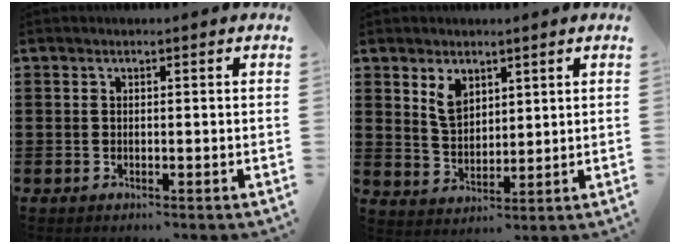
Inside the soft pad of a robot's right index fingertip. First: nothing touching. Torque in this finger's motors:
{"motor_torque": [1.03, 1.01, 0.10, 0.10]}